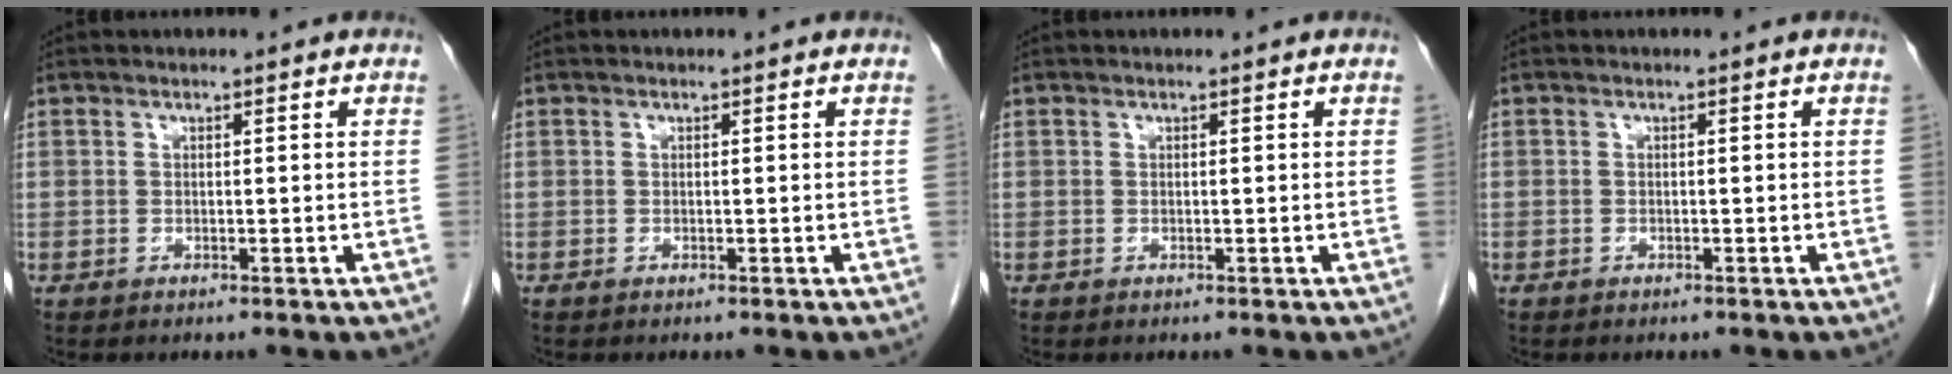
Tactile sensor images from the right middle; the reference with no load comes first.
{"total": 0.0}
{"total": 0.0}
{"total": 0.0}